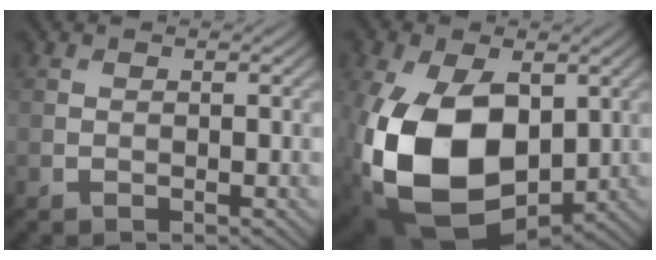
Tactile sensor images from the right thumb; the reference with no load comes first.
{"total": 17.3, "force": [-1.6, 11.3, 13.0], "torque": [-0.290, -0.040, -0.017]}